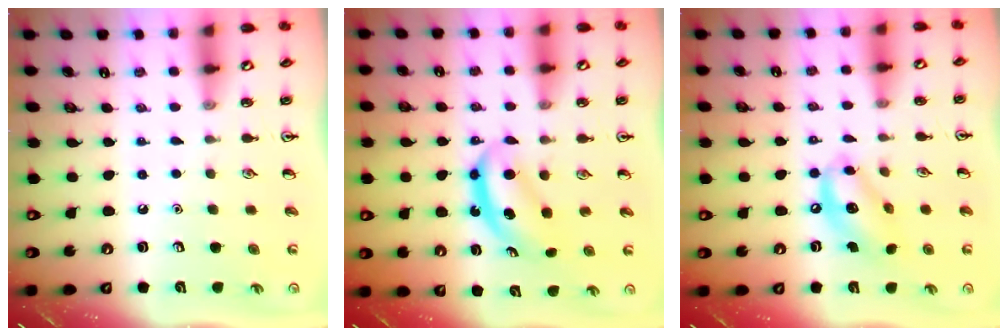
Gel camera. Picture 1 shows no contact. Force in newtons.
{"total": 5.5, "press": 5.5, "slide": 0.7}
{"total": 11.7, "press": 11.4, "slide": 2.6}